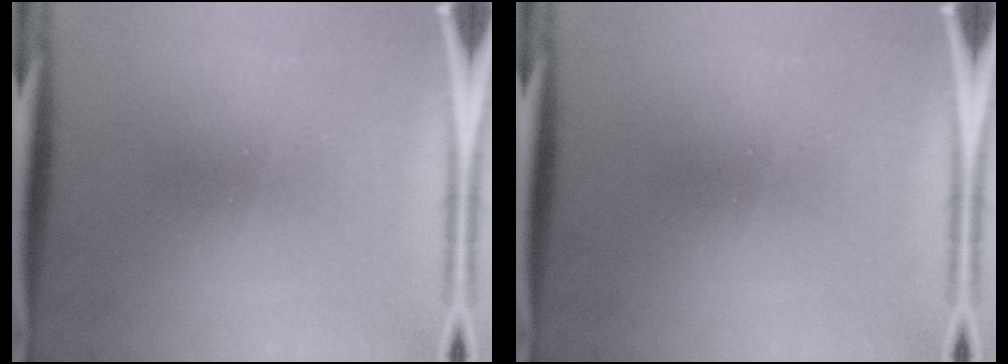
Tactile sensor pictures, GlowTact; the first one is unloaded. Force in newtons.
{"total": 0.0}